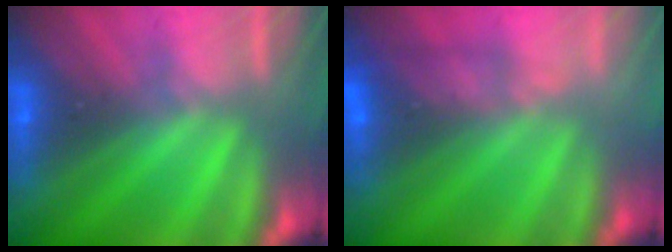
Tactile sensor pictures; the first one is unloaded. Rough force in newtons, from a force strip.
{"total": 4.8}